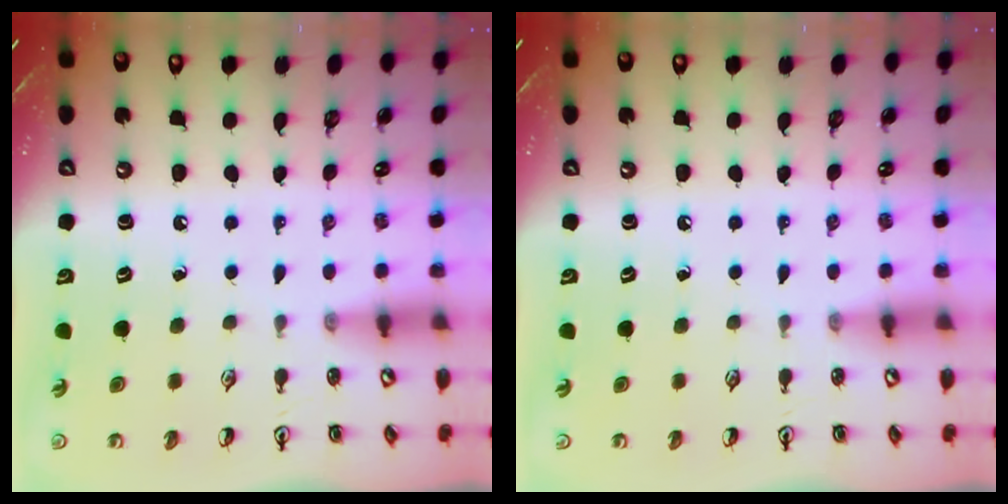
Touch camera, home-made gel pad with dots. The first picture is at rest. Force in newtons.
{"total": 0.0}